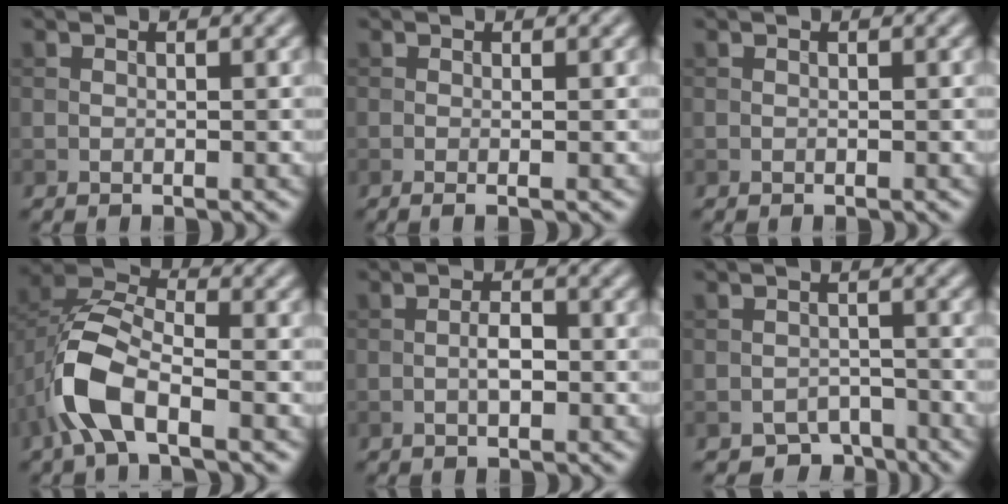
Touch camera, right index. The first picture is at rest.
{"total": 1.4, "force": [-0.2, 0.4, 1.3], "torque": [-0.017, -0.005, -0.006]}
{"total": 0.0}
{"total": 7.5, "force": [-3.2, 3.7, 5.7], "torque": [-0.121, 0.005, -0.070]}
{"total": 2.0, "force": [-0.4, 0.8, 1.8], "torque": [-0.031, 0.004, -0.011]}
{"total": 2.9, "force": [-2.3, 1.6, 0.7], "torque": [0.001, 0.001, -0.041]}